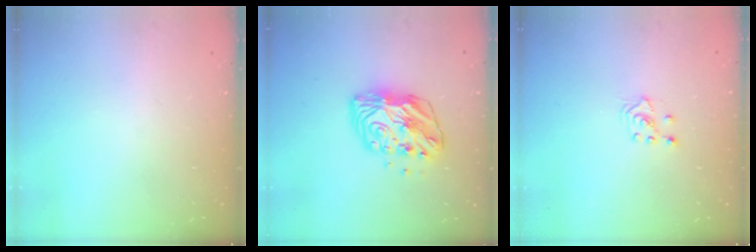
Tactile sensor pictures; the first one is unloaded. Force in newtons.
{"total": 12.7, "press": 12.7, "slide": 1.0}
{"total": 3.1, "press": 3.0, "slide": 0.8}